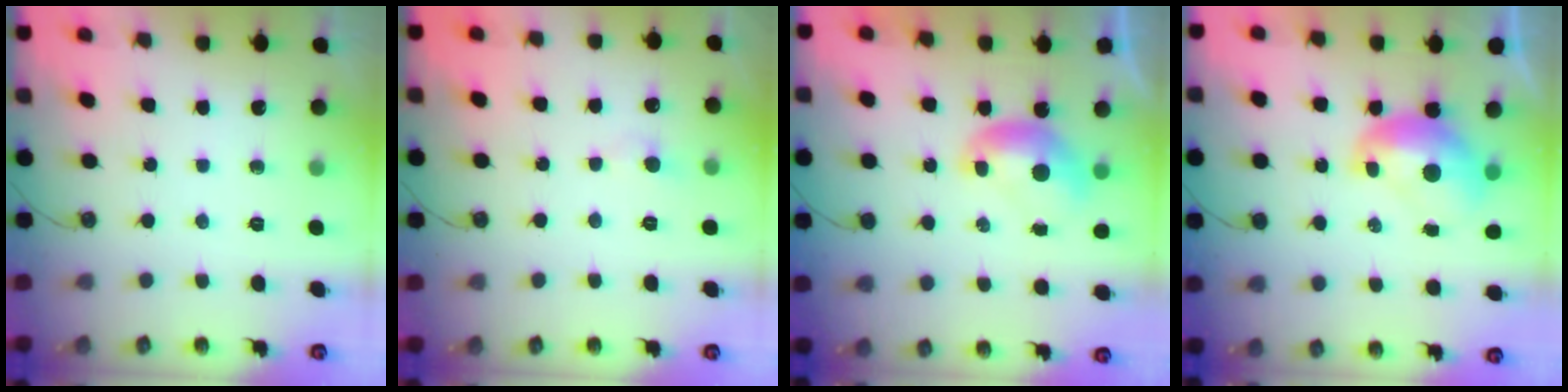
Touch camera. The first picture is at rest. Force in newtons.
{"total": 1.9, "press": 1.7, "slide": 0.7}
{"total": 0.0}
{"total": 2.1, "press": 2.1, "slide": 0.3}